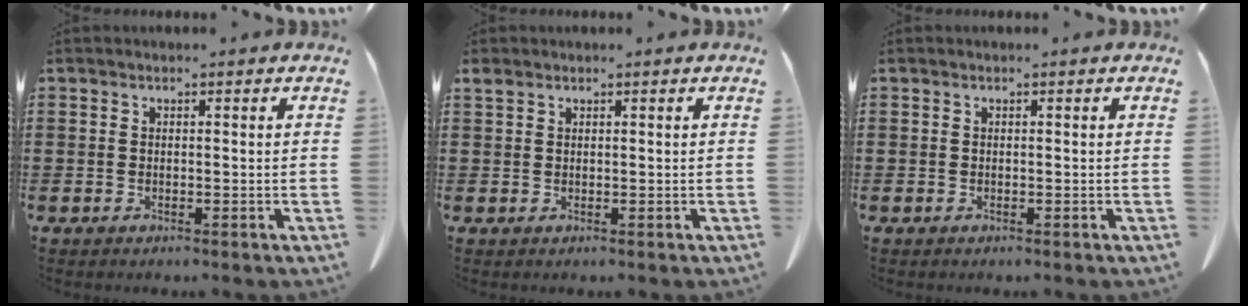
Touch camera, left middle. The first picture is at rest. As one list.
[{"total": 0.9, "force": [0.7, 0.5, 0.4], "torque": [-0.012, 0.002, 0.013]}, {"total": 0.0}]